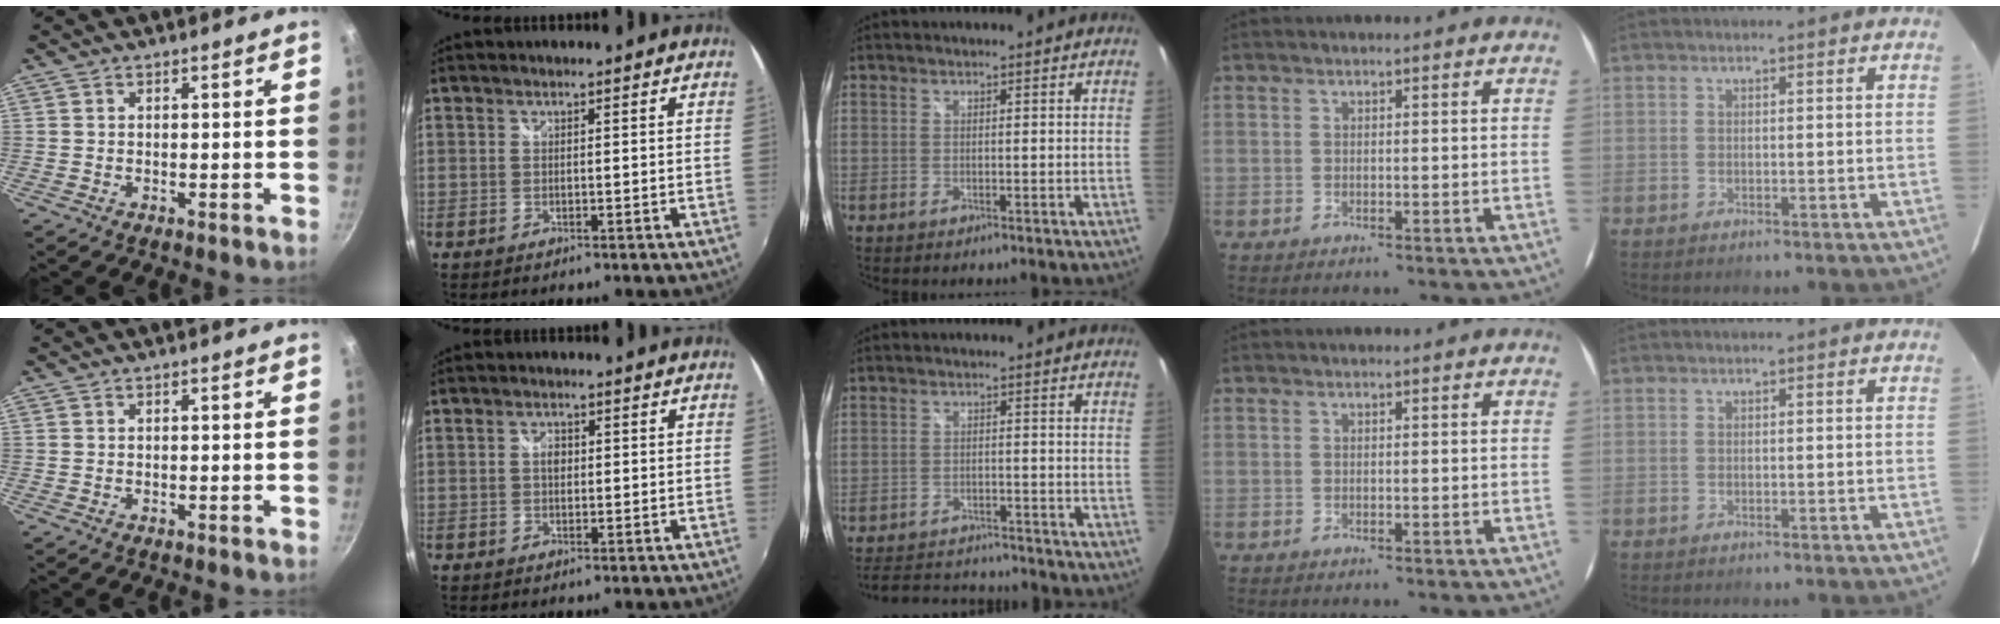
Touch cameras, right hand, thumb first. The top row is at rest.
{"index": {"total": 1.7, "force": [0.1, 1.3, 1.1], "torque": [-0.019, 0.004, 0.000]}, "middle": {"total": 9.6, "force": [-9.0, 2.3, 2.5], "torque": [-0.068, 0.011, -0.134]}}